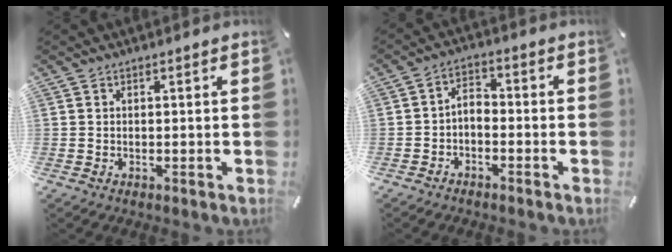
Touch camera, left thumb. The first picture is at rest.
{"total": 3.5, "force": [-2.6, 1.9, 1.3], "torque": [-0.030, 0.013, -0.054]}